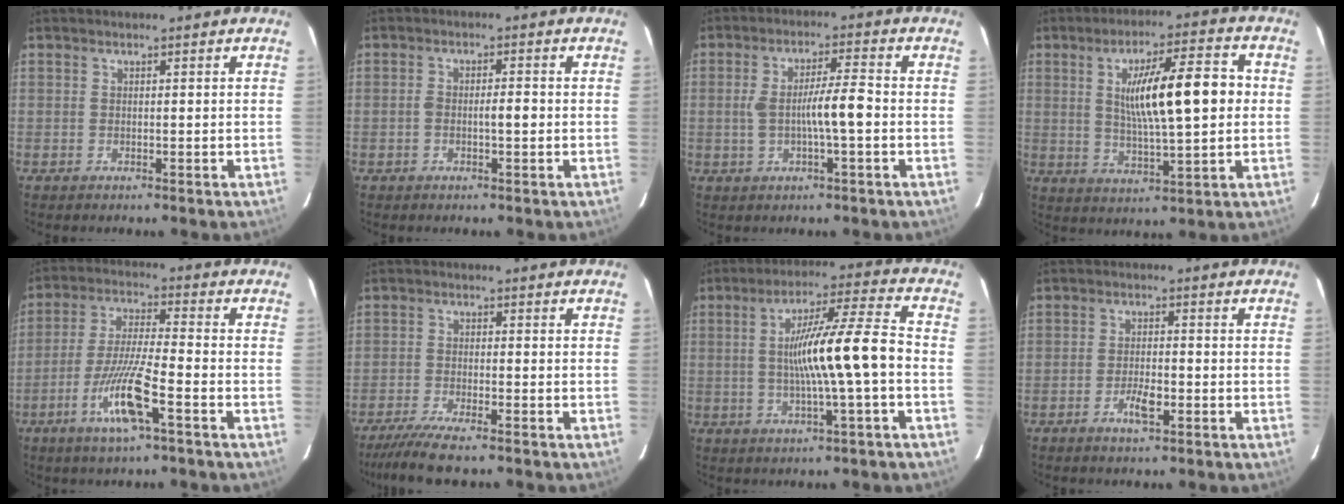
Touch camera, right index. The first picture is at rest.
{"total": 2.7, "force": [-0.6, 0.7, 2.6], "torque": [-0.048, 0.008, -0.009]}
{"total": 6.8, "force": [-0.9, 0.6, 6.7], "torque": [-0.125, 0.010, -0.014]}
{"total": 13.5, "force": [1.7, 2.1, 13.2], "torque": [-0.217, 0.015, 0.031]}
{"total": 10.5, "force": [-4.8, 0.4, 9.4], "torque": [-0.186, -0.012, -0.092]}
{"total": 7.4, "force": [-5.9, 0.2, 4.4], "torque": [-0.072, -0.019, -0.099]}
{"total": 12.4, "force": [-1.2, -0.3, 12.3], "torque": [-0.210, 0.013, -0.022]}
{"total": 3.5, "force": [-1.6, 0.8, 3.0], "torque": [-0.057, 0.001, -0.028]}